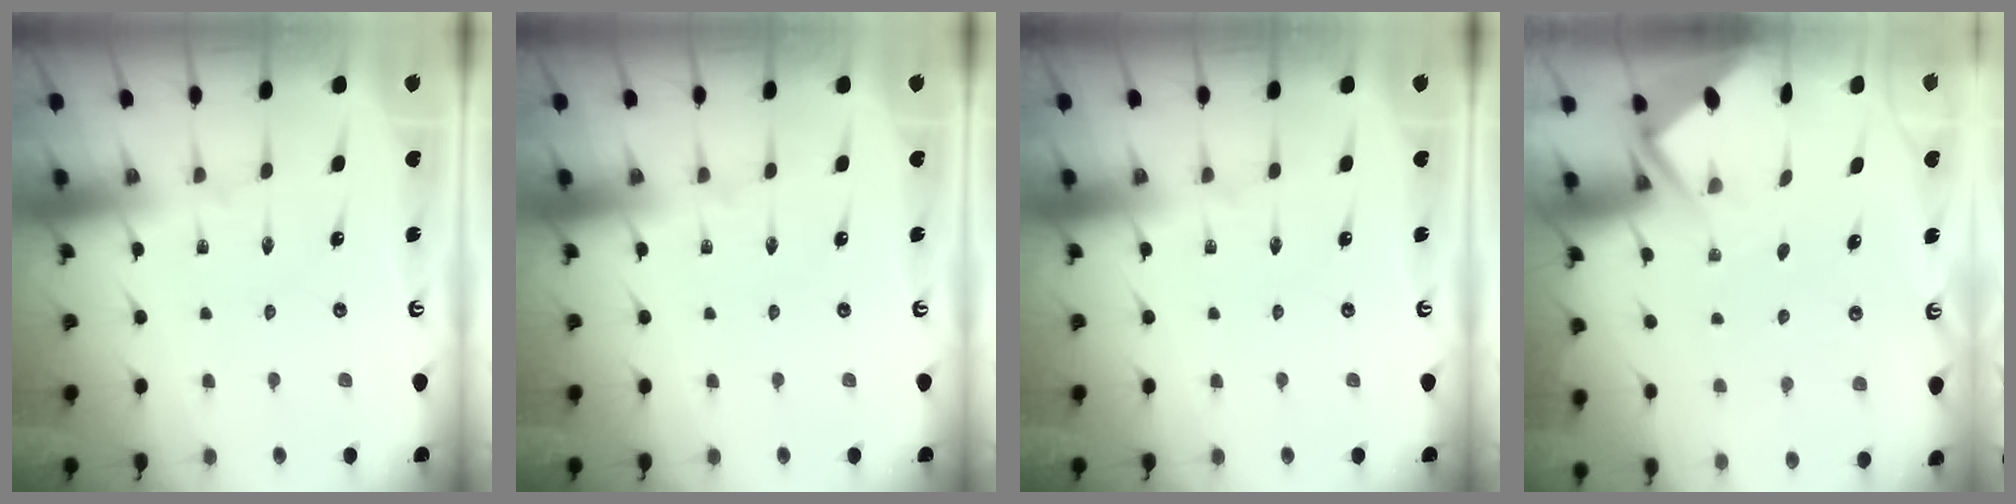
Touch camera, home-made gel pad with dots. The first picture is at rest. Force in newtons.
{"total": 0.0}
{"total": 0.0}
{"total": 2.8, "press": 2.8, "slide": 0.4}